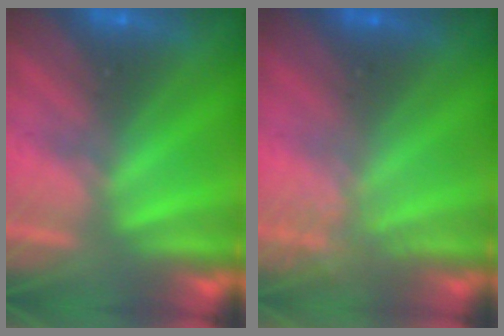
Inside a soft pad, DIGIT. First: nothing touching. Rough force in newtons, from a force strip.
{"total": 2.4}